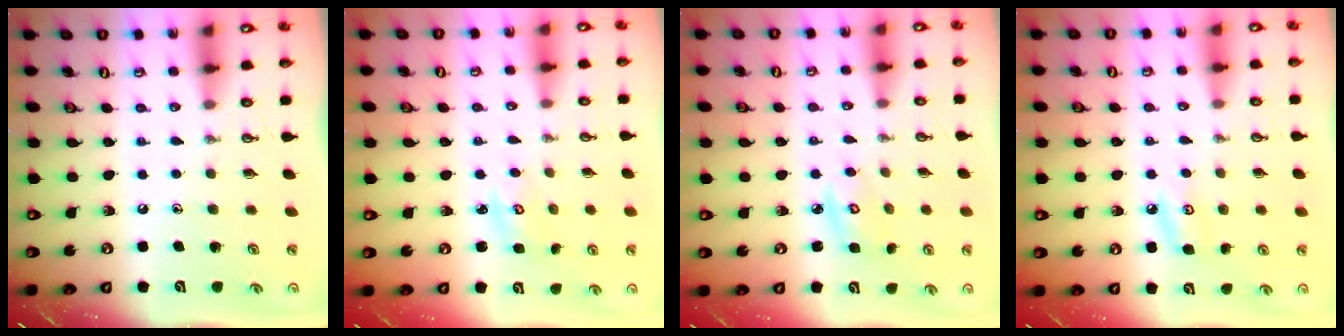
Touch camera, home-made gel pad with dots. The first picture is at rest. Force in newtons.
{"total": 3.1, "press": 3.1, "slide": 0.2}
{"total": 4.2, "press": 4.2, "slide": 0.3}
{"total": 6.1, "press": 6.0, "slide": 0.6}